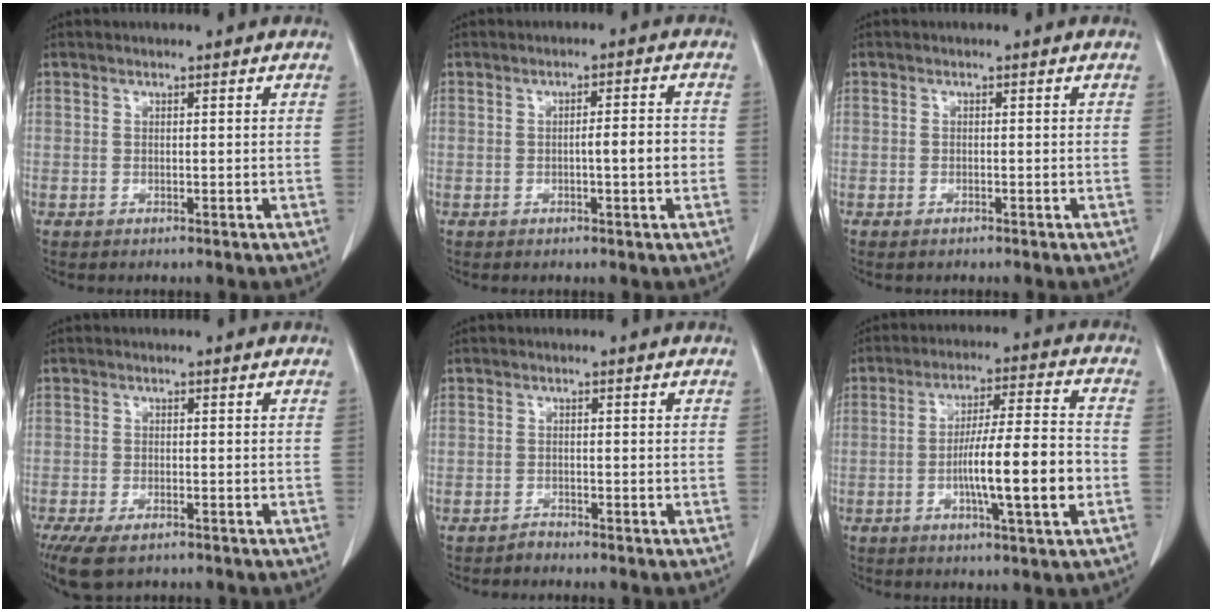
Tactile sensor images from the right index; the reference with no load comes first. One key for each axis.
{"total": 3.7, "fx": -0.7, "fy": 0.3, "fz": 3.6, "tx": -0.054, "ty": 0.001, "tz": -0.011}
{"total": 0.7, "fx": -0.6, "fy": 0.2, "fz": 0.4, "tx": -0.012, "ty": -0.002, "tz": -0.008}
{"total": 6.6, "fx": -4.7, "fy": 2.5, "fz": 3.9, "tx": -0.069, "ty": -0.013, "tz": -0.076}
{"total": 0.9, "fx": -0.9, "fy": 0.1, "fz": -0.1, "tx": 0.006, "ty": -0.002, "tz": -0.017}
{"total": 12.2, "fx": -3.0, "fy": 0.6, "fz": 11.8, "tx": -0.194, "ty": 0.004, "tz": -0.051}